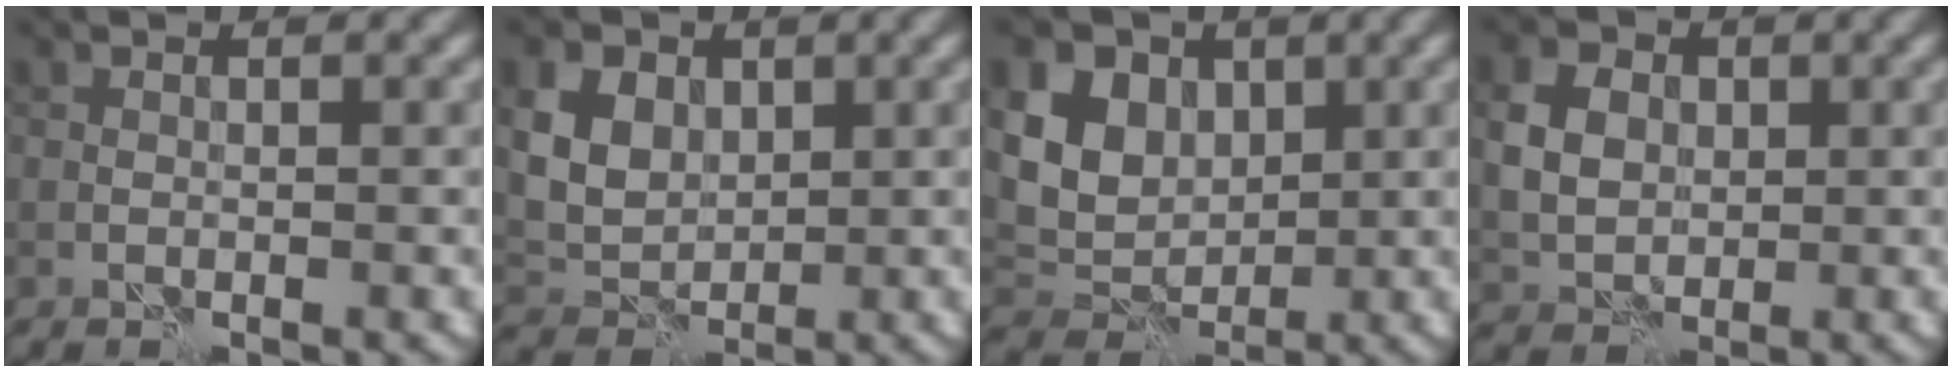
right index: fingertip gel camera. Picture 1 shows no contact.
{"total": 7.1, "force": [2.5, 5.4, 3.9], "torque": [-0.094, 0.017, 0.038]}
{"total": 8.5, "force": [2.7, 6.6, 4.6], "torque": [-0.098, 0.025, 0.029]}
{"total": 4.6, "force": [0.7, 3.7, 2.7], "torque": [-0.062, 0.006, 0.007]}